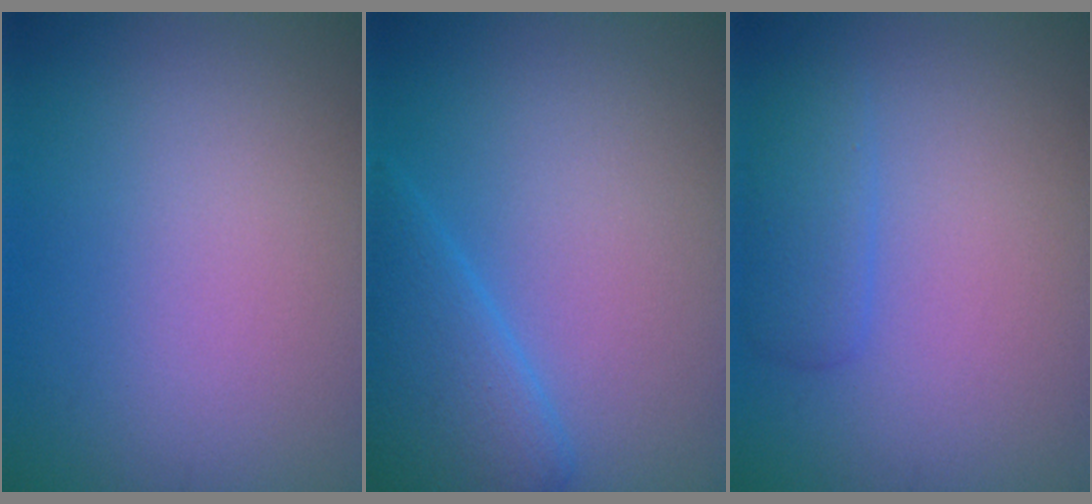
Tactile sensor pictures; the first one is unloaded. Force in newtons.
{"total": 4.1, "press": 4.0, "slide": 0.2}
{"total": 1.8, "press": 1.8, "slide": 0.2}